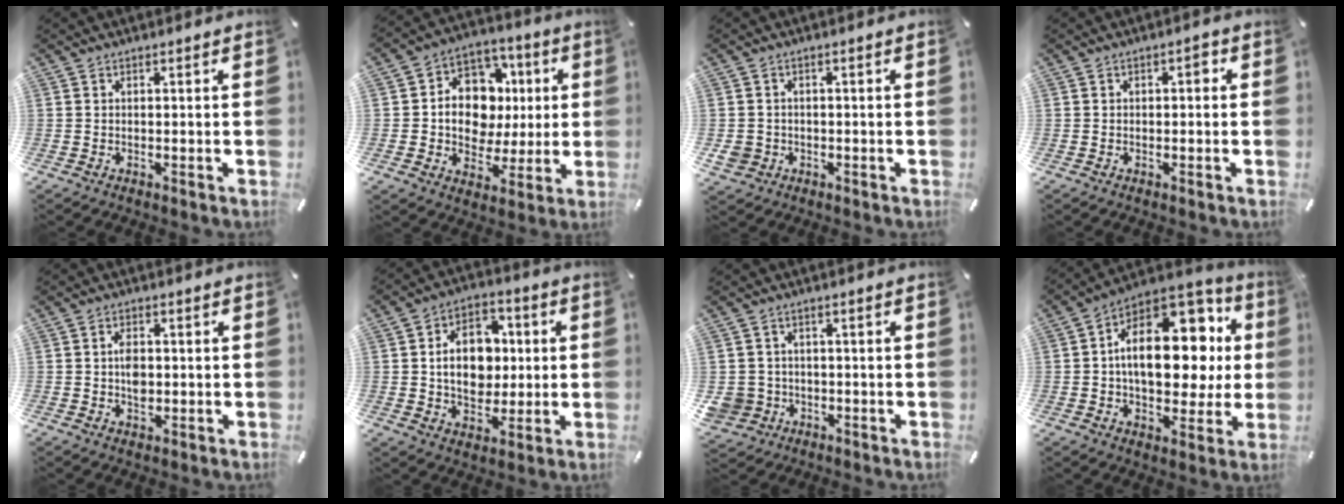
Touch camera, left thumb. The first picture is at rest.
{"total": 12.3, "force": [0.6, 10.9, 5.5], "torque": [-0.085, -0.003, 0.023]}
{"total": 3.6, "force": [-1.1, 3.3, 1.0], "torque": [-0.031, -0.002, -0.022]}
{"total": 1.7, "force": [-0.1, 1.1, 1.4], "torque": [-0.020, 0.006, -0.007]}
{"total": 4.2, "force": [0.0, 2.8, 3.2], "torque": [-0.045, 0.001, -0.003]}
{"total": 12.7, "force": [0.4, 9.9, 8.0], "torque": [-0.145, 0.015, 0.008]}
{"total": 5.3, "force": [-1.3, 5.1, 0.9], "torque": [-0.032, 0.005, -0.026]}
{"total": 21.5, "force": [3.4, 13.4, 16.5], "torque": [-0.251, -0.023, 0.061]}